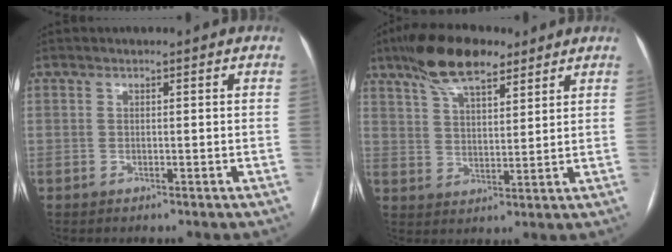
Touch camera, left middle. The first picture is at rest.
{"total": 11.0, "force": [7.9, 3.6, 6.8], "torque": [-0.126, 0.020, 0.140]}